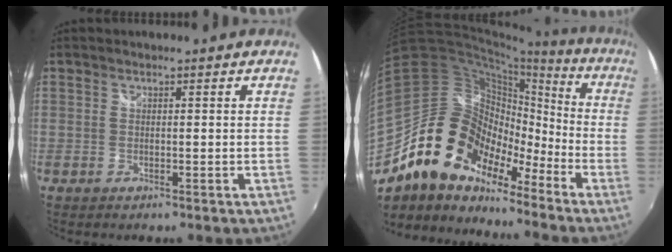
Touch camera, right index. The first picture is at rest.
{"total": 17.3, "force": [-11.9, 10.4, 6.9], "torque": [-0.132, 0.023, -0.224]}